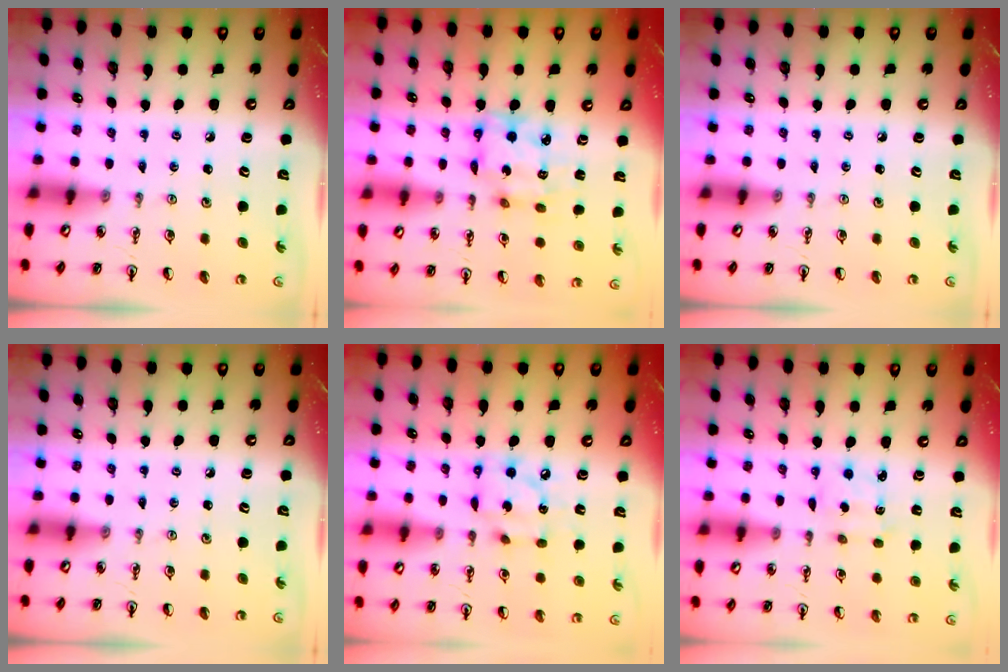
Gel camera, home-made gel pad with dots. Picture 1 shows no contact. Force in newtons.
{"total": 10.9, "press": 10.8, "slide": 0.8}
{"total": 0.0}
{"total": 0.0}
{"total": 10.6, "press": 10.6, "slide": 0.7}
{"total": 2.3, "press": 2.3, "slide": 0.4}